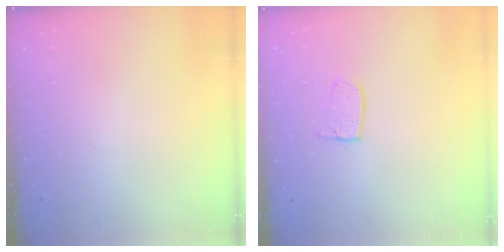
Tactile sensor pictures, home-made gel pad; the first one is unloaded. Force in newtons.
{"total": 5.8, "press": 5.8, "slide": 0.4}